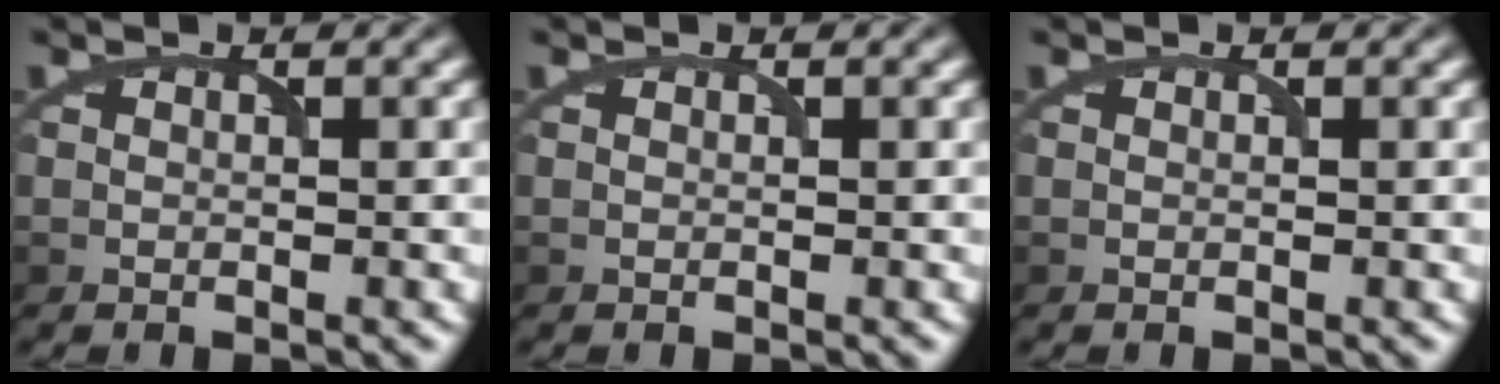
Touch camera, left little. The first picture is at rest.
{"total": 0.0}
{"total": 0.0}